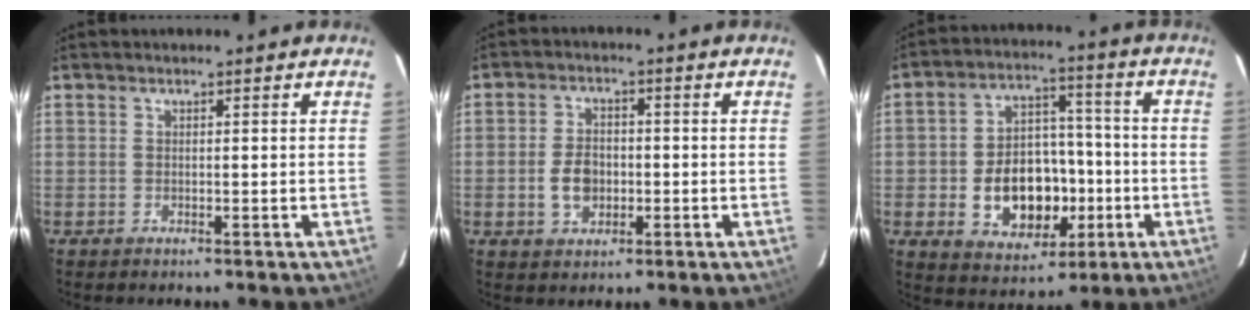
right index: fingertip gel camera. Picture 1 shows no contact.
{"total": 5.6, "force": [-1.2, 4.0, 3.7], "torque": [-0.074, 0.006, -0.016]}
{"total": 14.3, "force": [-3.8, 10.1, 9.5], "torque": [-0.190, 0.020, -0.038]}